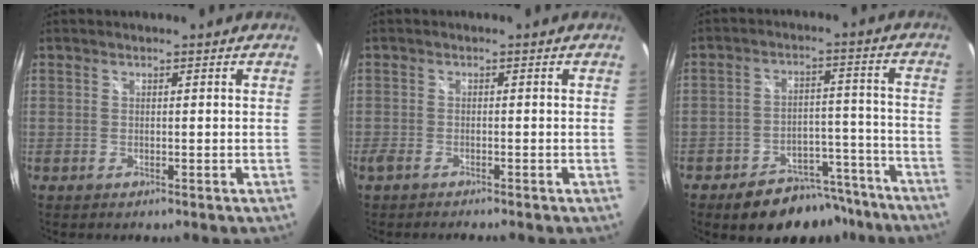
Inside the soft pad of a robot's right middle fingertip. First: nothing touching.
{"total": 2.6, "force": [-2.3, 0.5, 1.1], "torque": [-0.031, -0.011, -0.046]}
{"total": 13.6, "force": [-11.0, 6.5, 4.7], "torque": [-0.087, 0.031, -0.138]}